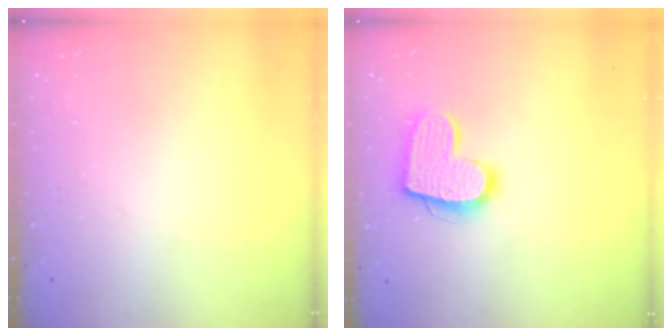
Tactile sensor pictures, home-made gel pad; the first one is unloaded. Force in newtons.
{"total": 13.9, "press": 13.9, "slide": 0.9}